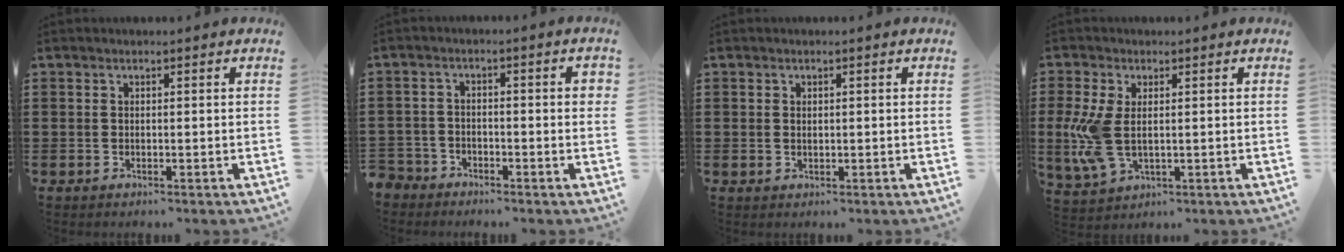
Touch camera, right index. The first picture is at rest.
{"total": 3.0, "force": [-2.7, 1.2, 0.6], "torque": [-0.021, 0.001, -0.061]}
{"total": 0.8, "force": [0.6, 0.6, 0.1], "torque": [-0.003, 0.005, 0.011]}
{"total": 7.5, "force": [0.3, 4.0, 6.3], "torque": [-0.150, -0.004, 0.003]}